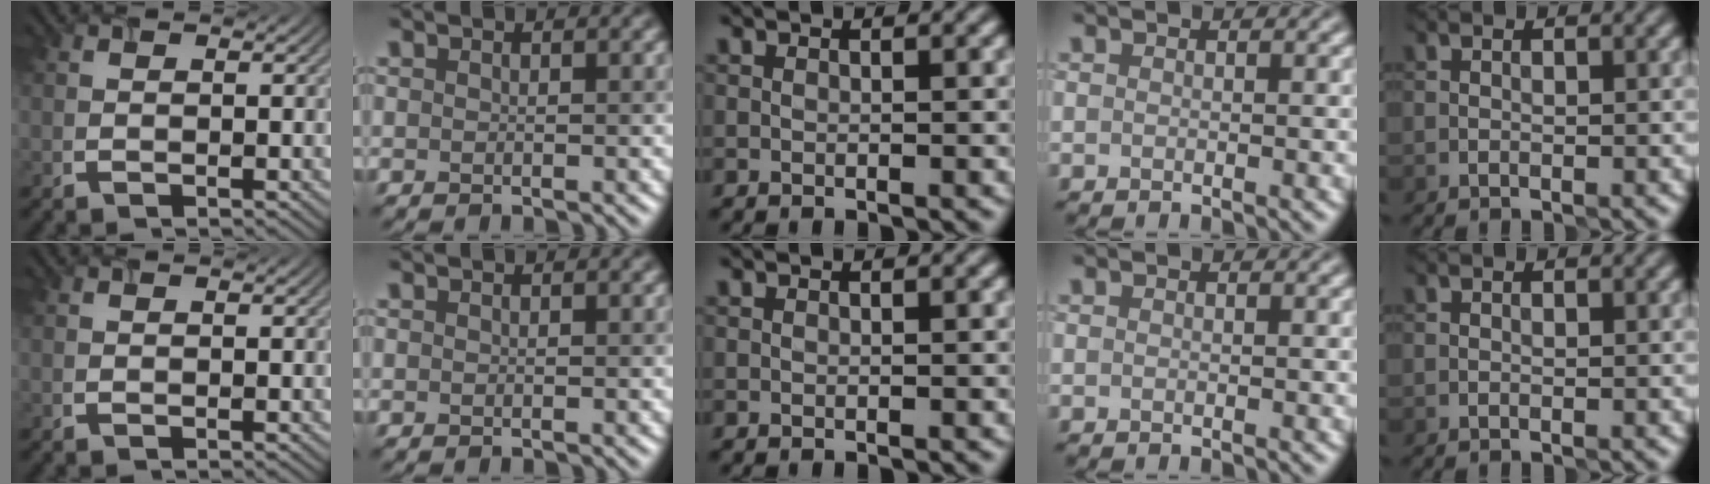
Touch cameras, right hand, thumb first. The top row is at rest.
{}